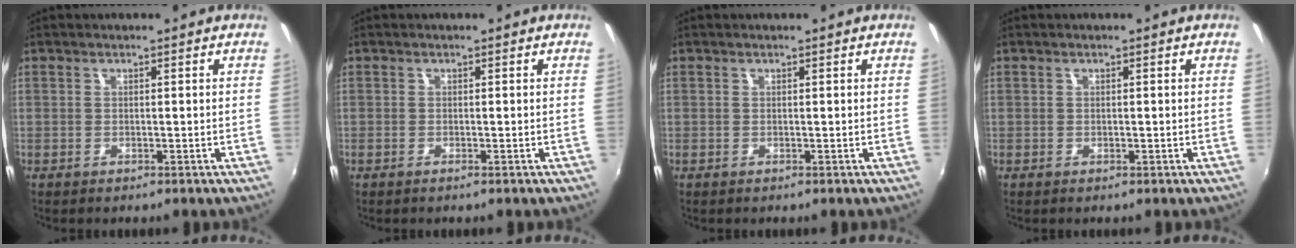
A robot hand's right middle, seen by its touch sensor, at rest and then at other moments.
{"total": 0.6, "force": [-0.5, 0.0, 0.3], "torque": [-0.006, -0.002, -0.010]}
{"total": 0.0}
{"total": 0.0}